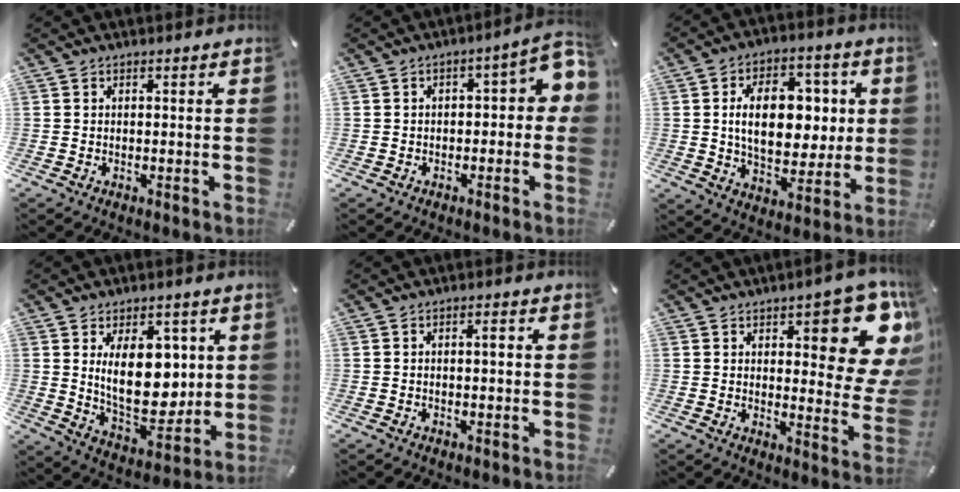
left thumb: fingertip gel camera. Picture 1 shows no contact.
{"total": 6.3, "force": [0.0, 3.4, 5.3], "torque": [-0.065, -0.002, -0.008]}
{"total": 16.7, "force": [2.5, 11.0, 12.3], "torque": [-0.196, 0.007, 0.043]}
{"total": 16.1, "force": [3.6, 9.7, 12.4], "torque": [-0.191, -0.021, 0.059]}
{"total": 1.9, "force": [0.0, 0.8, 1.8], "torque": [-0.025, 0.003, -0.004]}
{"total": 18.2, "force": [8.0, 7.0, 14.8], "torque": [-0.176, -0.060, 0.125]}